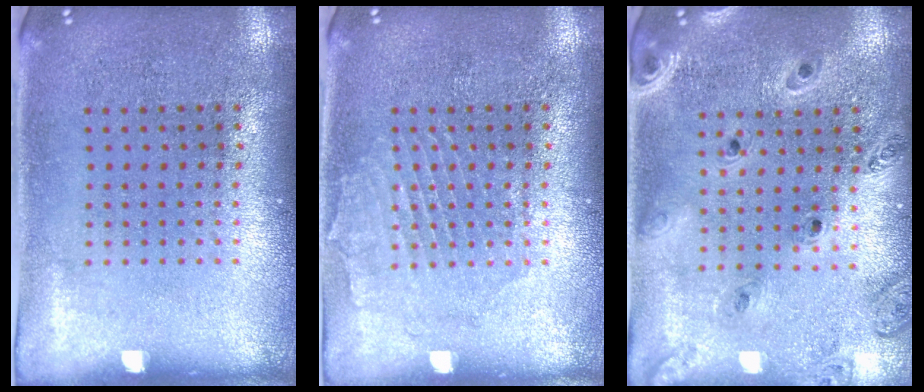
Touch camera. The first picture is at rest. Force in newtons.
{"total": 1.4, "press": 1.4, "slide": 0.0}
{"total": 1.4, "press": 1.4, "slide": 0.1}